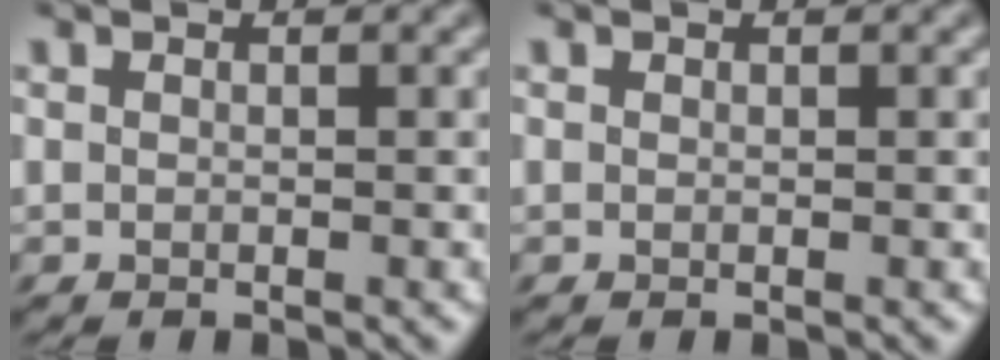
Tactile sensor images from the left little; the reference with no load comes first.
{"total": 0.0}